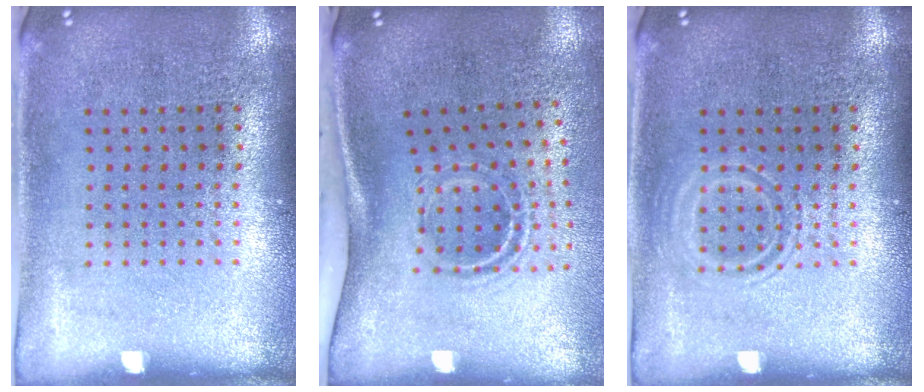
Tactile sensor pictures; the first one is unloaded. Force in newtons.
{"total": 2.1, "press": 1.2, "slide": 1.7}
{"total": 1.7, "press": 1.7, "slide": 0.2}